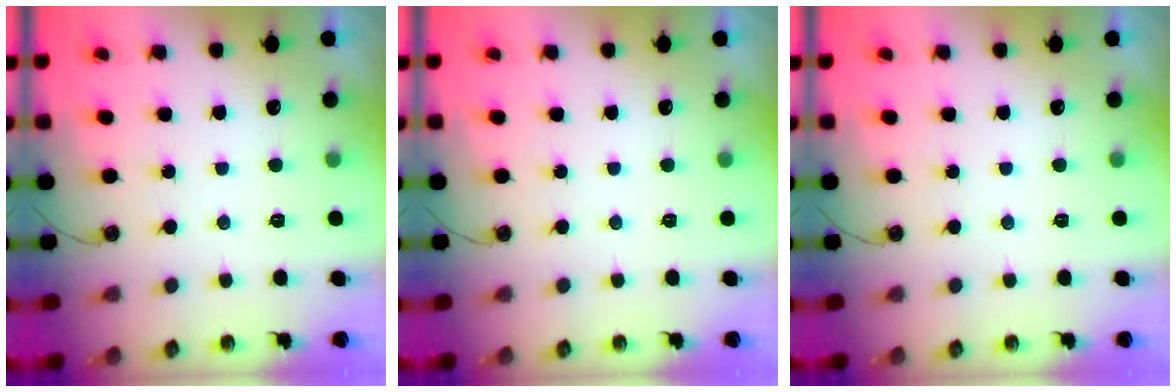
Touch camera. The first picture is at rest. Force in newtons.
{"total": 0.0}
{"total": 0.0}